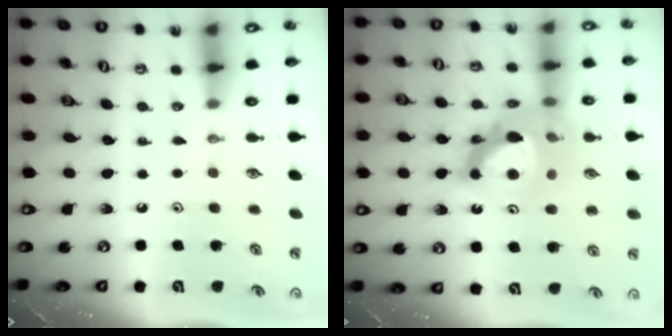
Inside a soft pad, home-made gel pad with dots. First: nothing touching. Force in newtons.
{"total": 15.1, "press": 15.0, "slide": 1.8}